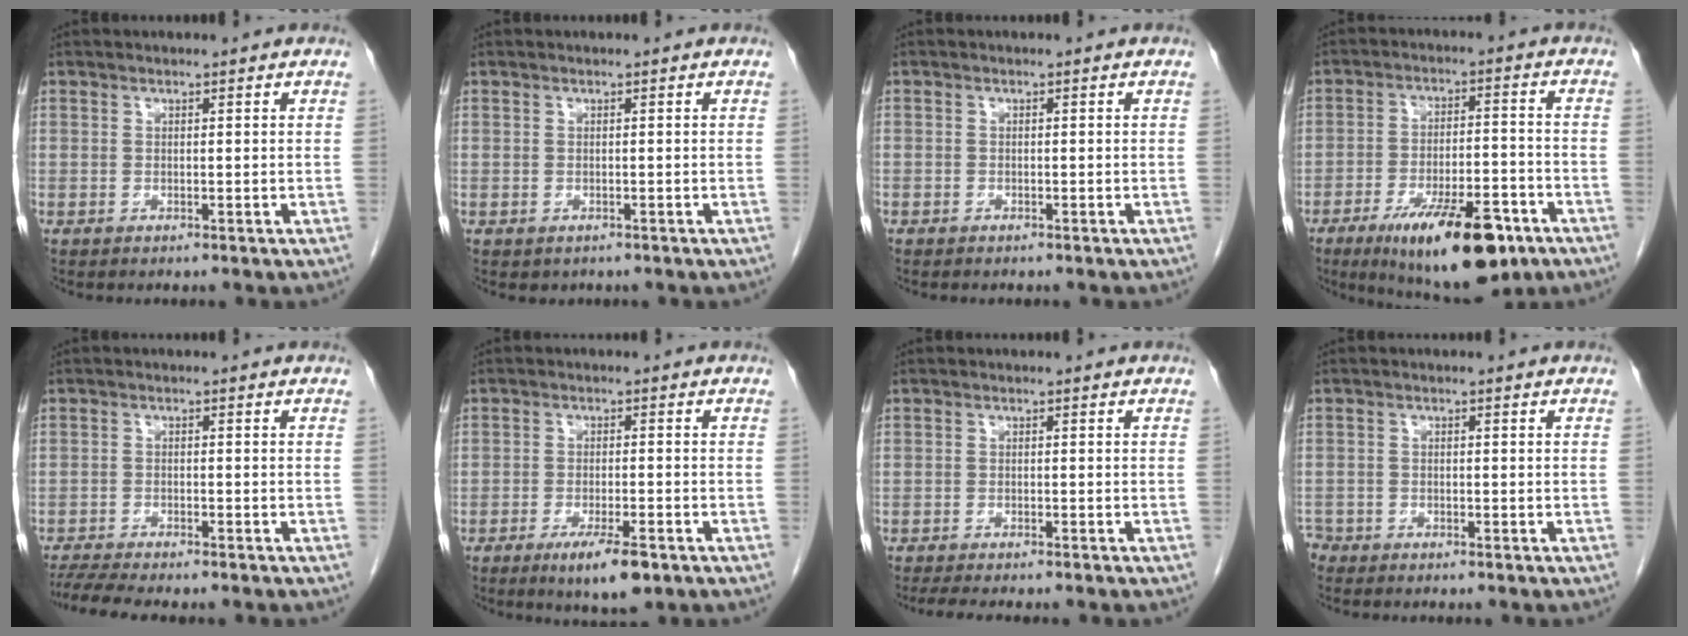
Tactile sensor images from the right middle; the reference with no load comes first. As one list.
[{"total": 0.5, "force": [-0.3, 0.4, 0.1], "torque": [-0.010, -0.001, 0.002]}, {"total": 0.6, "force": [-0.5, 0.4, 0.1], "torque": [-0.004, 0.003, -0.008]}, {"total": 16.1, "force": [-9.5, 4.6, 12.1], "torque": [-0.172, -0.012, -0.142]}, {"total": 7.6, "force": [-6.7, 0.5, 3.5], "torque": [-0.060, -0.012, -0.105]}, {"total": 6.4, "force": [-3.8, 1.1, 5.0], "torque": [-0.089, -0.014, -0.055]}, {"total": 6.7, "force": [-5.7, 0.9, 3.4], "torque": [-0.048, -0.013, -0.080]}, {"total": 2.9, "force": [-2.6, 1.4, 0.2], "torque": [-0.005, 0.000, -0.046]}]